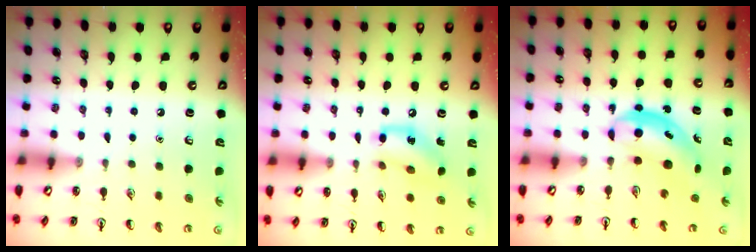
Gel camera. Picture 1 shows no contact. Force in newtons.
{"total": 11.5, "press": 11.3, "slide": 1.6}
{"total": 5.1, "press": 5.1, "slide": 0.6}